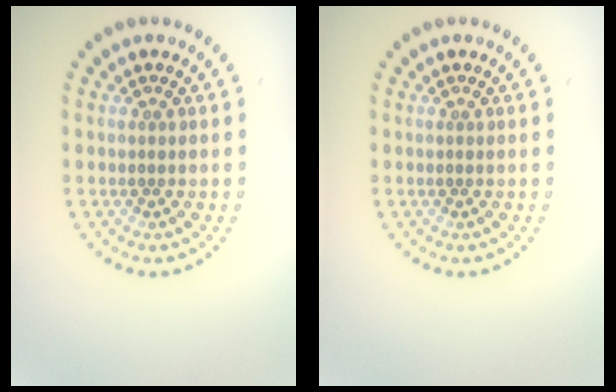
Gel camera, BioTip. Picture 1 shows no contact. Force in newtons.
{"total": 0.0}